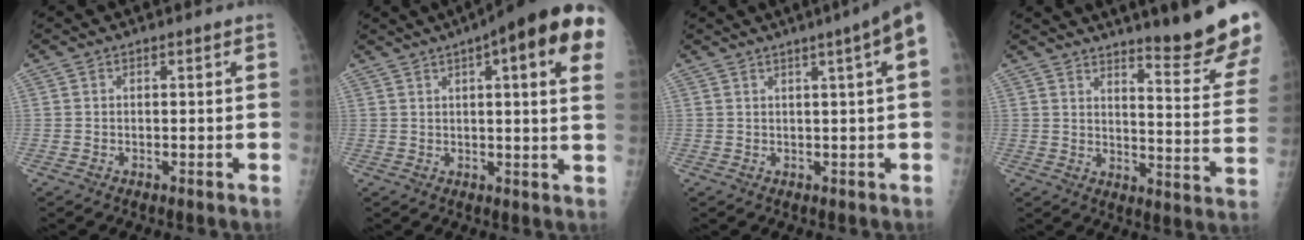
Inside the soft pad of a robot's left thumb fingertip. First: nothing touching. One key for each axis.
{"total": 20.3, "fx": 8.9, "fy": 4.4, "fz": 17.7, "tx": -0.227, "ty": 0.004, "tz": 0.104}
{"total": 6.6, "fx": 2.4, "fy": -0.3, "fz": 6.1, "tx": -0.080, "ty": 0.013, "tz": 0.031}
{"total": 17.8, "fx": 14.7, "fy": 0.7, "fz": 10.0, "tx": -0.105, "ty": -0.135, "tz": 0.186}